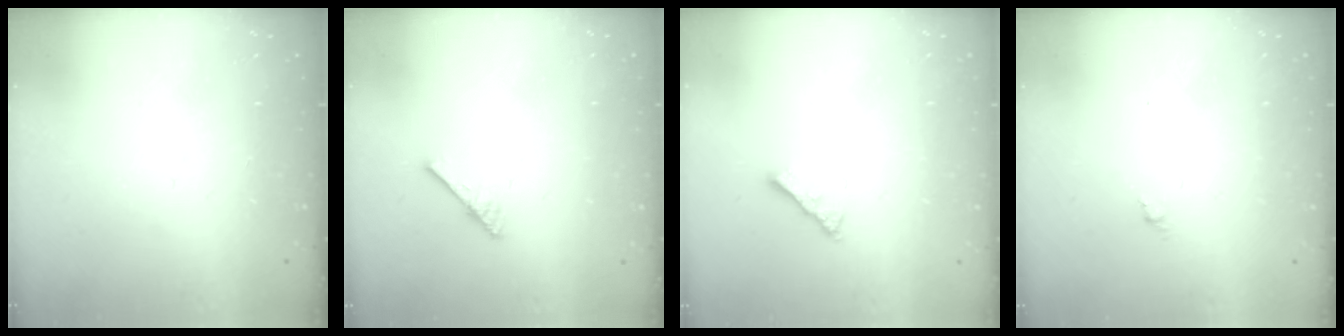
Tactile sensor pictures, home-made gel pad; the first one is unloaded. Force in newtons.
{"total": 3.0, "press": 3.0, "slide": 0.3}
{"total": 2.8, "press": 2.8, "slide": 0.6}
{"total": 0.0}